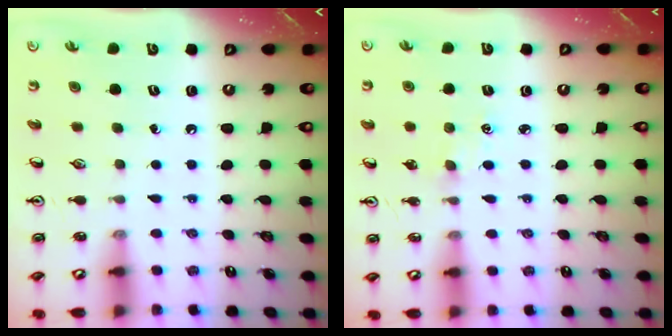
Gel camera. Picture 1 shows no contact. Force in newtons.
{"total": 1.1, "press": 1.1, "slide": 0.3}